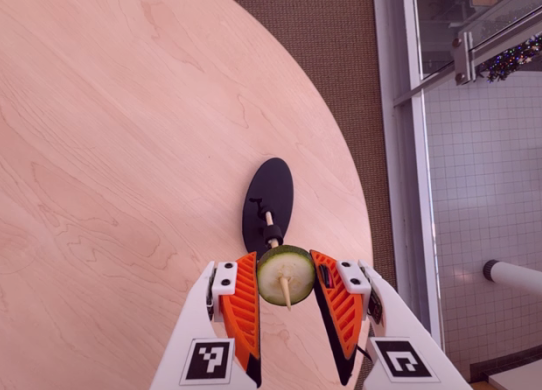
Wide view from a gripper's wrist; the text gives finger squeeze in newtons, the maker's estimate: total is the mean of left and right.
{"total": 7.8, "left": 7.9, "right": 7.7}